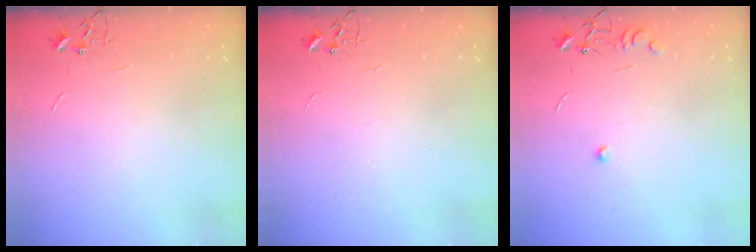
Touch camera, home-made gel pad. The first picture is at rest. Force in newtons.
{"total": 0.0}
{"total": 7.2, "press": 7.2, "slide": 0.8}